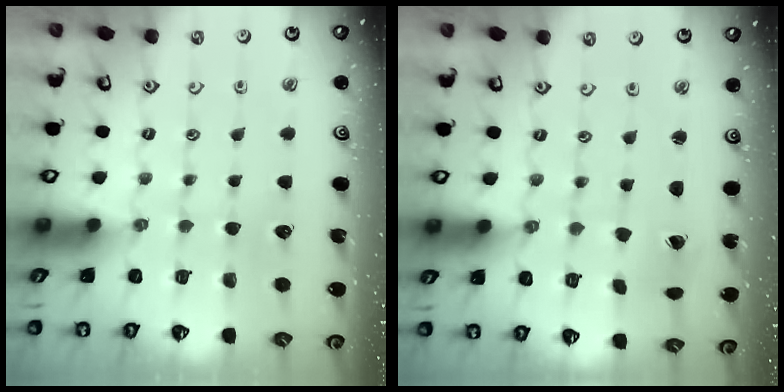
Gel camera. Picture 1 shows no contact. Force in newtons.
{"total": 0.7, "press": 0.7, "slide": 0.1}